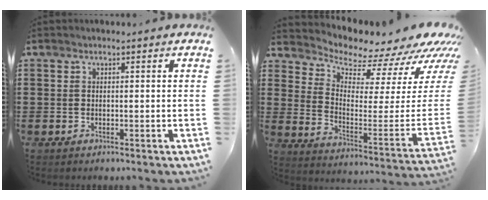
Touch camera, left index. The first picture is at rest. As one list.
[{"total": 6.1, "force": [5.8, 1.4, 1.2], "torque": [-0.039, -0.080, 0.094]}]